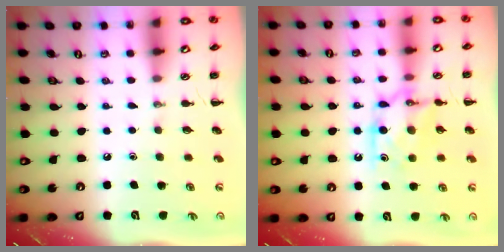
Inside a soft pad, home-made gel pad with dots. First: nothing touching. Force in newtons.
{"total": 10.5, "press": 10.5, "slide": 0.5}